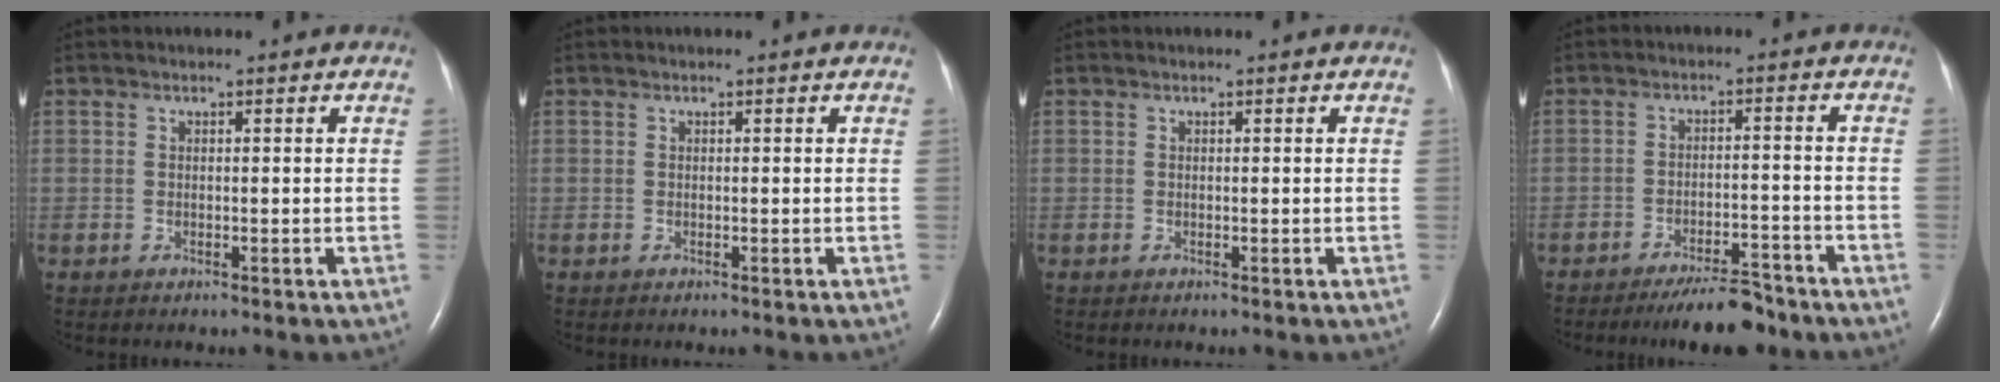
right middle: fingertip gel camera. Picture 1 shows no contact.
{"total": 0.0}
{"total": 0.0}
{"total": 6.7, "force": [-5.8, 1.3, 3.1], "torque": [-0.045, -0.008, -0.096]}